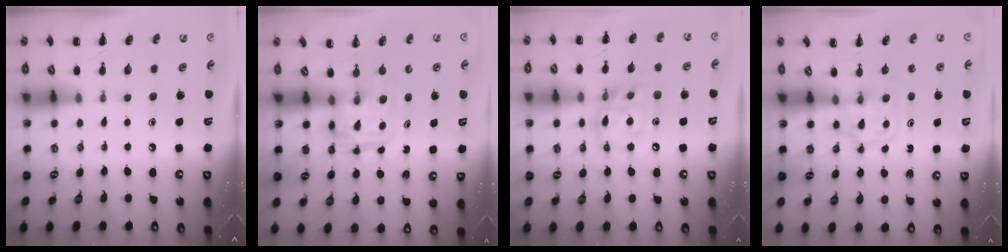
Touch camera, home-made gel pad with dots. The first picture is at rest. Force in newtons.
{"total": 3.0, "press": 3.0, "slide": 0.2}
{"total": 14.6, "press": 14.2, "slide": 3.7}
{"total": 2.9, "press": 2.6, "slide": 1.2}